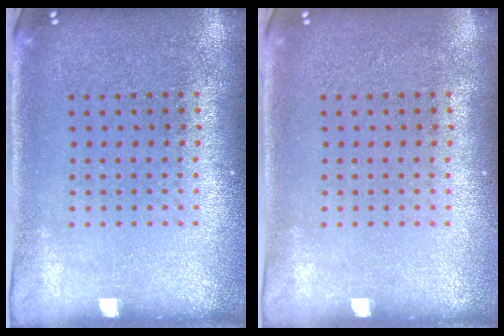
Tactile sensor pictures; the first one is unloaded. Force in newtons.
{"total": 0.0}